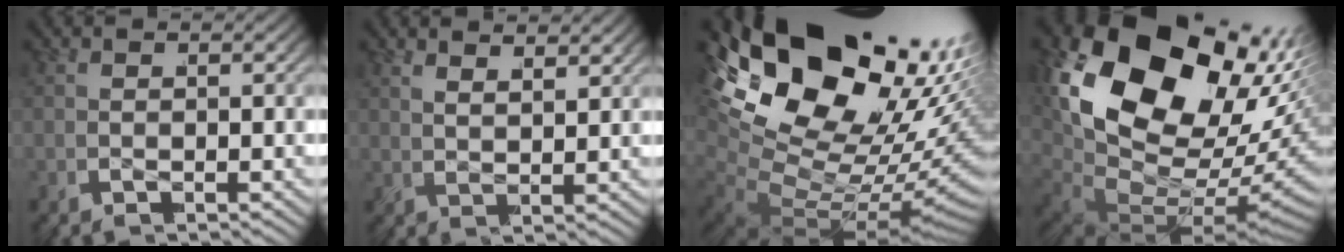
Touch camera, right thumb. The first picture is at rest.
{"total": 1.9, "force": [1.7, 0.0, 1.0], "torque": [-0.009, 0.002, 0.029]}
{"total": 23.2, "force": [1.6, 15.2, 17.5], "torque": [-0.315, -0.042, 0.040]}
{"total": 24.9, "force": [2.1, 16.4, 18.6], "torque": [-0.356, -0.034, 0.044]}